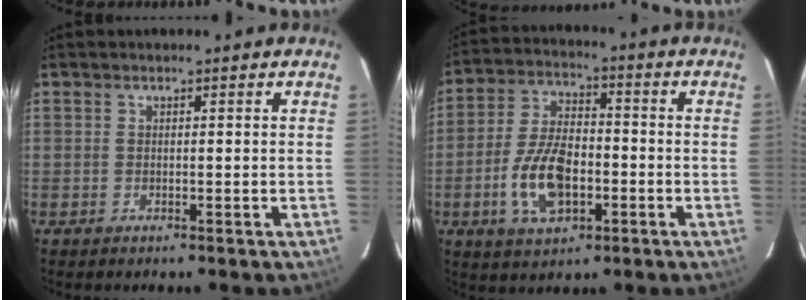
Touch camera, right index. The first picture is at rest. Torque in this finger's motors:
{"motor_torque": [0.58, -0.43, 0.25, 0.18]}